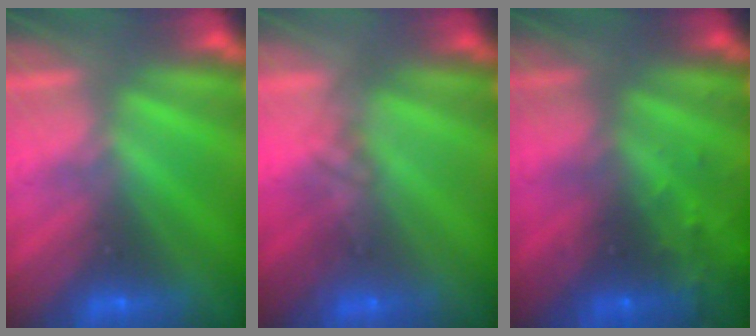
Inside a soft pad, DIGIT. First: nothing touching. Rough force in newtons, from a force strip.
{"total": 1.7}
{"total": 8.4}